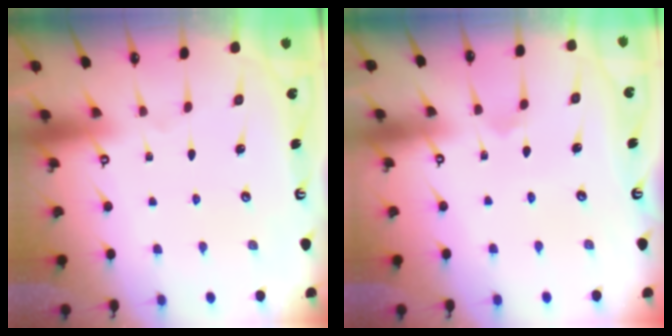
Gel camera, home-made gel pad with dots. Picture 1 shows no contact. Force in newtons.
{"total": 3.4, "press": 3.3, "slide": 0.6}